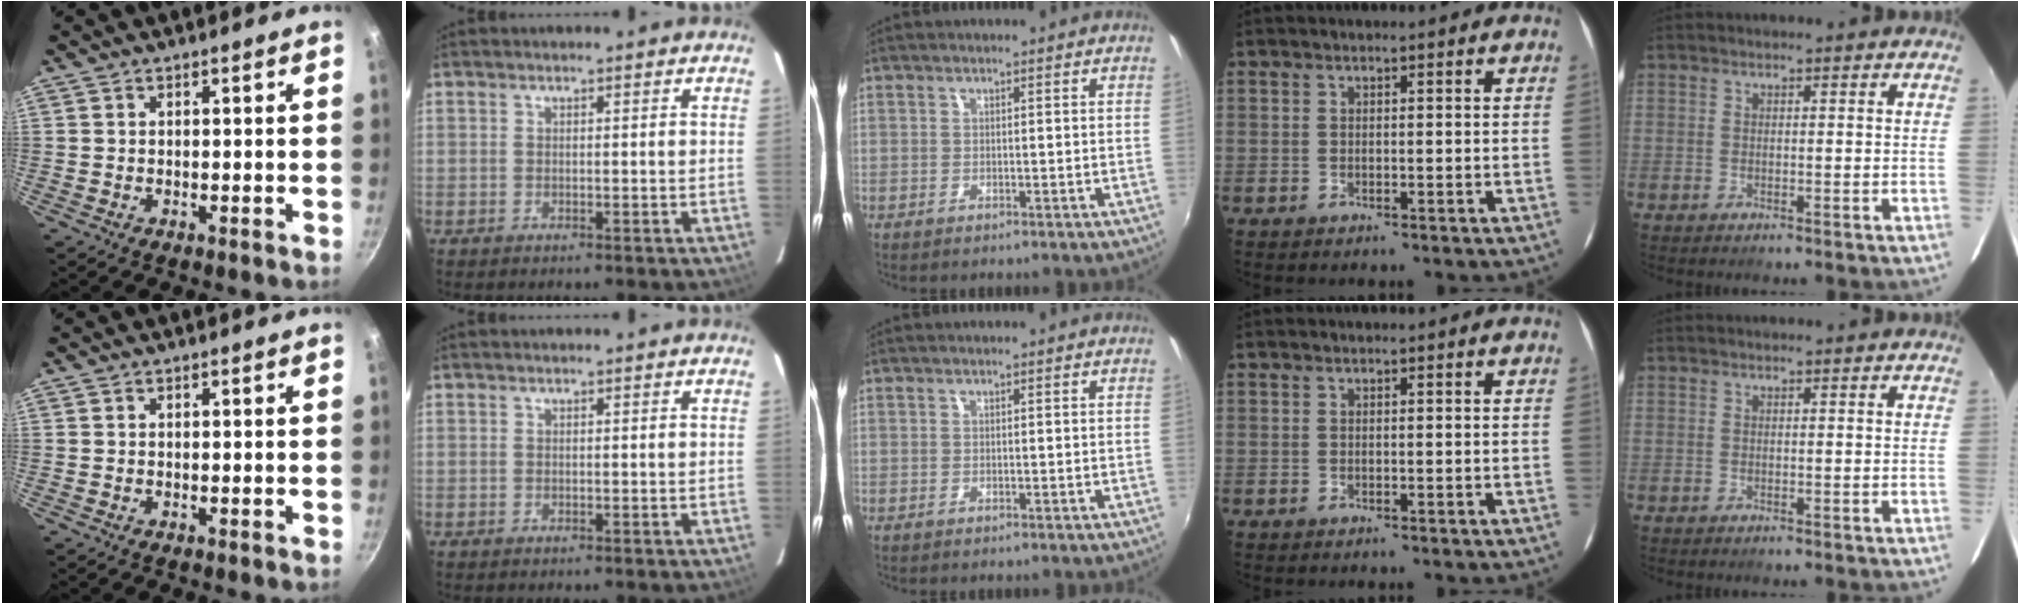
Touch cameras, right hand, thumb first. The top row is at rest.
{}